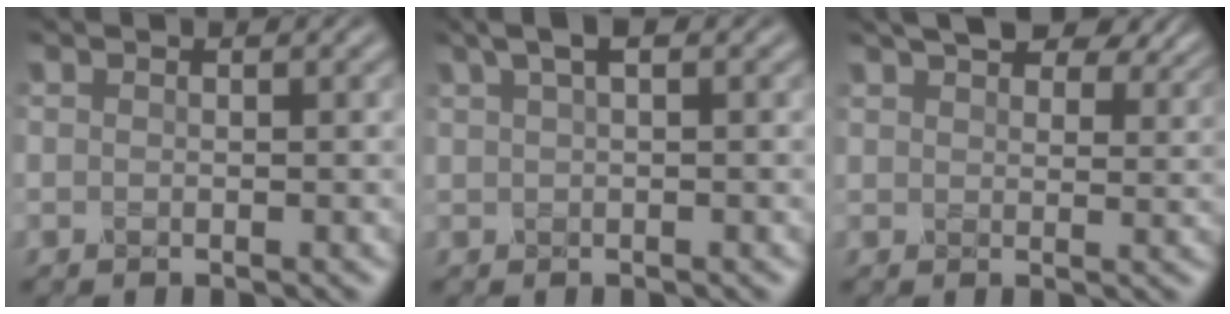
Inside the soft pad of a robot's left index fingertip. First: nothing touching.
{"total": 1.6, "force": [1.0, -0.1, 1.2], "torque": [-0.023, 0.008, 0.022]}
{"total": 7.8, "force": [5.5, 3.1, 4.6], "torque": [-0.073, 0.024, 0.078]}